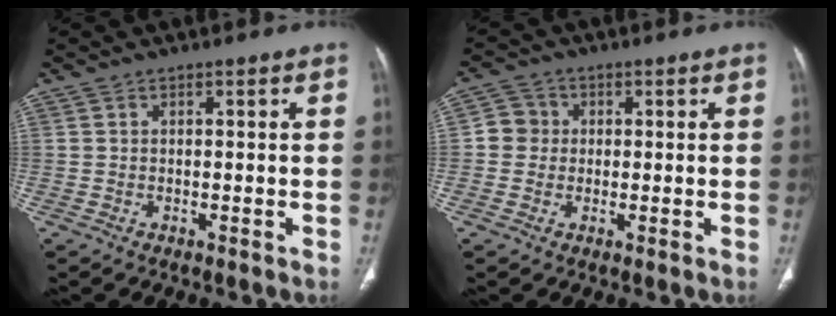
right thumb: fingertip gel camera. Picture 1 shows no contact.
{"total": 4.2, "force": [0.2, 4.1, 1.1], "torque": [0.002, 0.007, -0.004]}